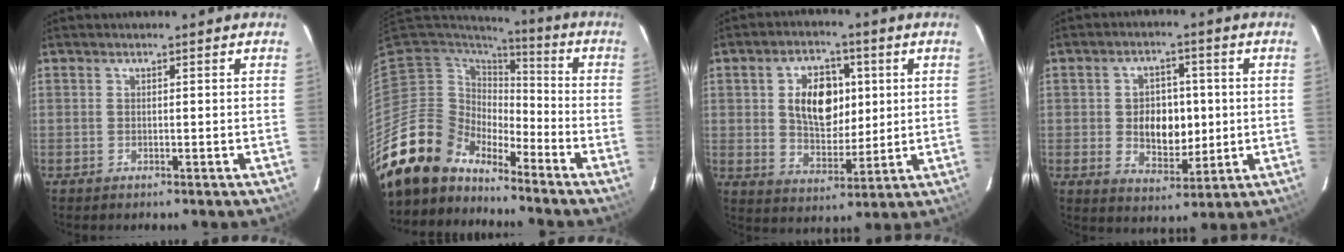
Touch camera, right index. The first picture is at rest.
{"total": 13.4, "force": [-12.0, 5.8, 0.8], "torque": [-0.031, 0.022, -0.225]}
{"total": 11.4, "force": [2.5, 7.3, 8.4], "torque": [-0.144, 0.014, 0.049]}
{"total": 9.0, "force": [-0.1, 6.2, 6.5], "torque": [-0.116, 0.004, 0.009]}